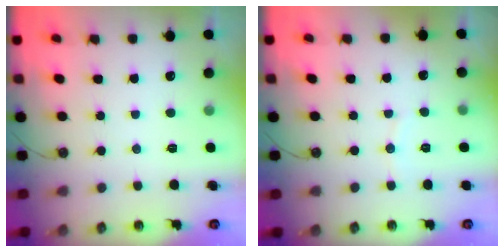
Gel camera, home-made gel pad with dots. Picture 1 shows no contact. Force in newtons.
{"total": 2.9, "press": 2.9, "slide": 0.3}